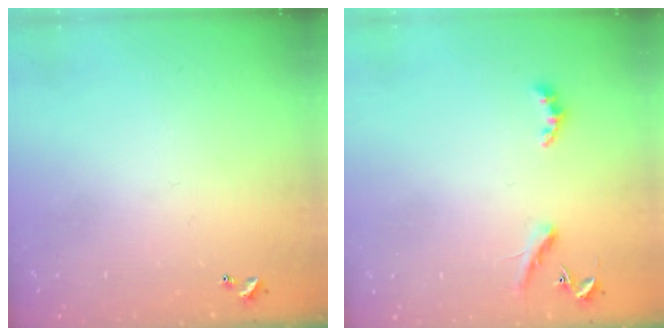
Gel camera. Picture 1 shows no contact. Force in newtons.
{"total": 3.5, "press": 3.5, "slide": 0.7}